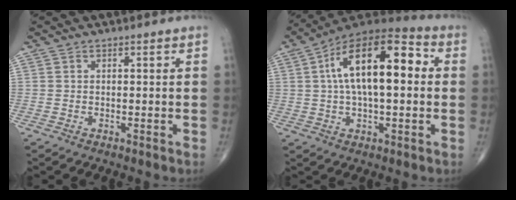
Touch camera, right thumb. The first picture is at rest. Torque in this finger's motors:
{"motor_torque": [0.77, 4.24, 2.01, 0.31, 0.29]}